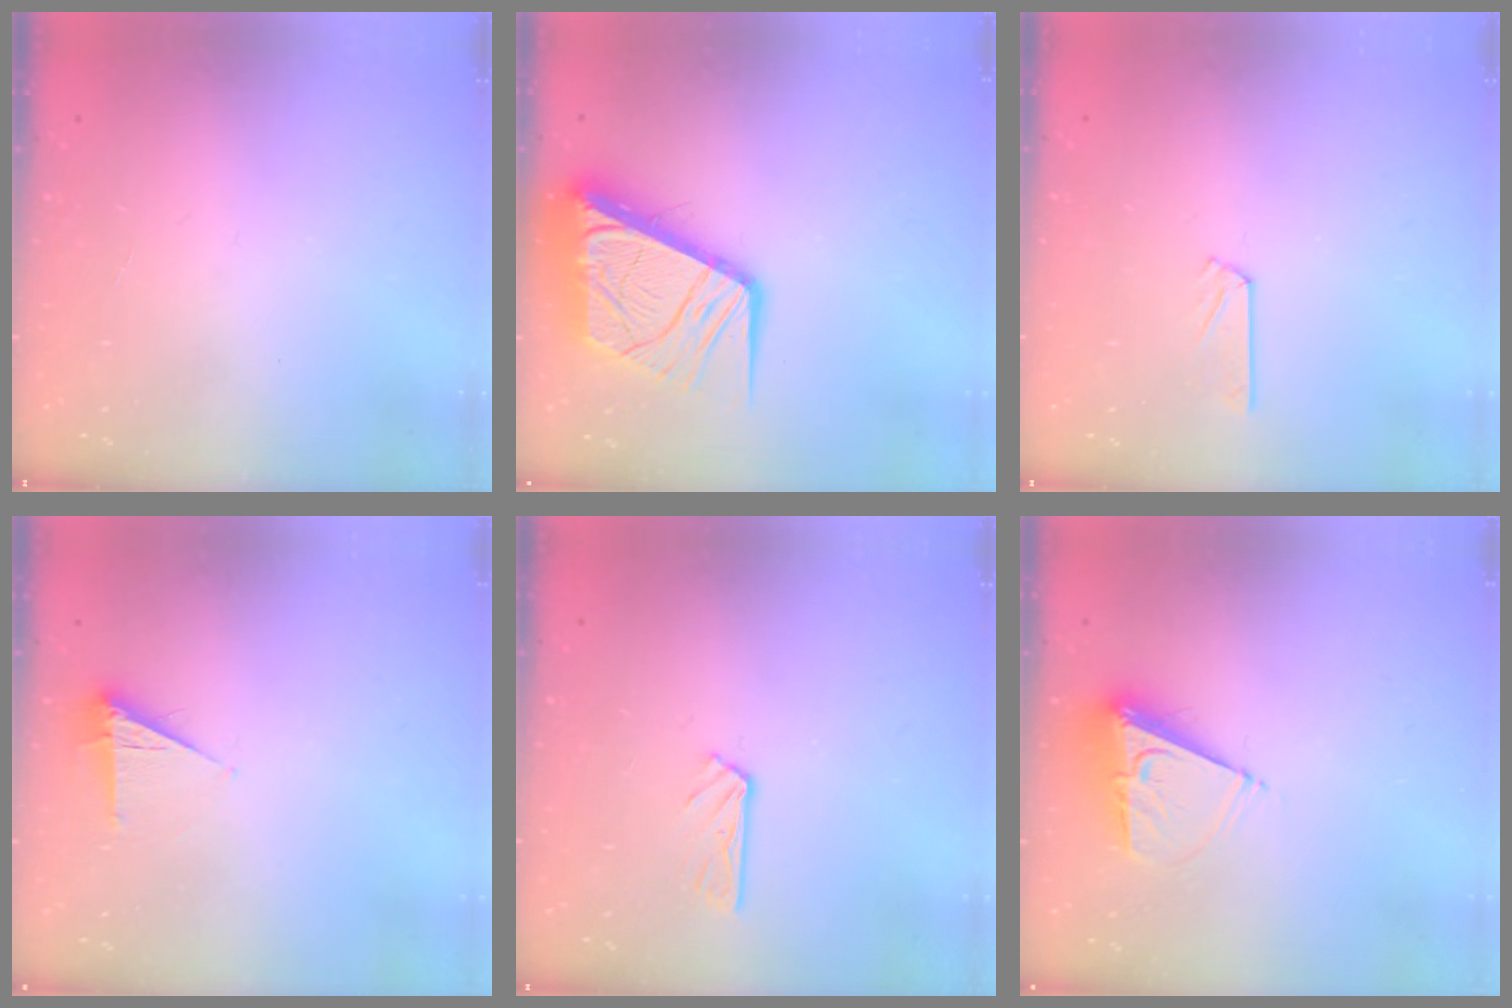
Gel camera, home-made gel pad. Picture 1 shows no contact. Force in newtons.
{"total": 15.8, "press": 15.7, "slide": 1.8}
{"total": 3.7, "press": 3.7, "slide": 0.4}
{"total": 4.9, "press": 4.9, "slide": 0.7}
{"total": 4.0, "press": 4.0, "slide": 0.2}
{"total": 8.6, "press": 8.5, "slide": 0.6}